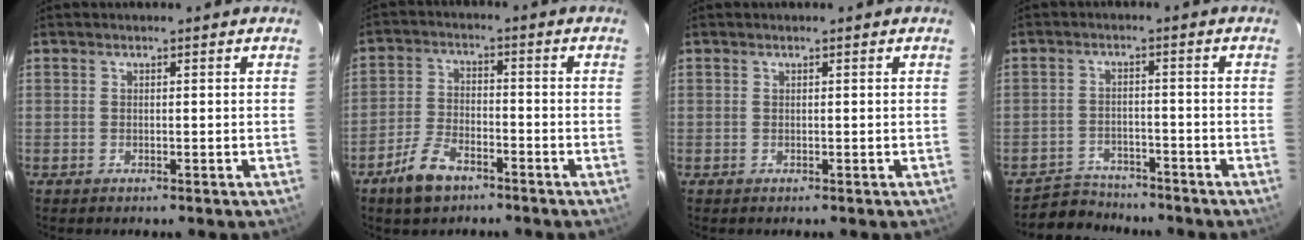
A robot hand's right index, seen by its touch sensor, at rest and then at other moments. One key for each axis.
{"total": 7.6, "fx": -5.2, "fy": 3.6, "fz": 4.1, "tx": -0.101, "ty": 0.002, "tz": -0.098}
{"total": 0.0}
{"total": 6.1, "fx": -5.6, "fy": 2.4, "fz": -0.2, "tx": -0.013, "ty": 0.012, "tz": -0.092}